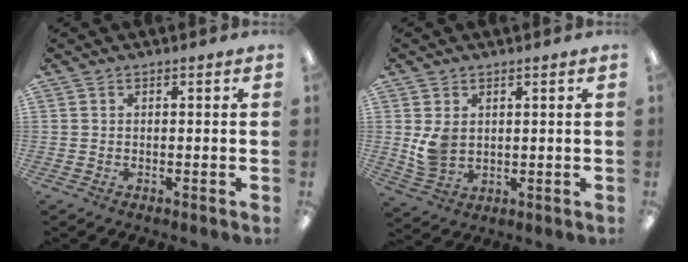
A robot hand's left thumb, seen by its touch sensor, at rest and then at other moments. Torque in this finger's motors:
{"motor_torque": [0.57, 1.58, 0.70, -0.78, 0.07]}